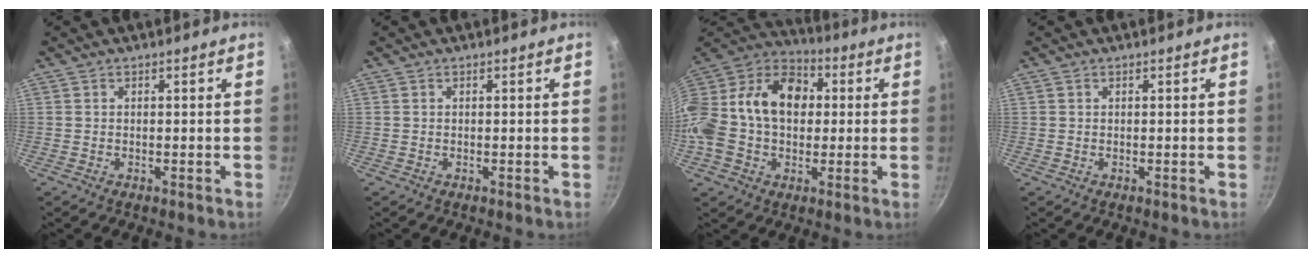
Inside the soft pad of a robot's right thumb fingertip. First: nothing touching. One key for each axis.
{"total": 0.0}
{"total": 23.1, "fx": 1.3, "fy": 17.0, "fz": 15.6, "tx": -0.279, "ty": 0.055, "tz": 0.005}
{"total": 0.0}